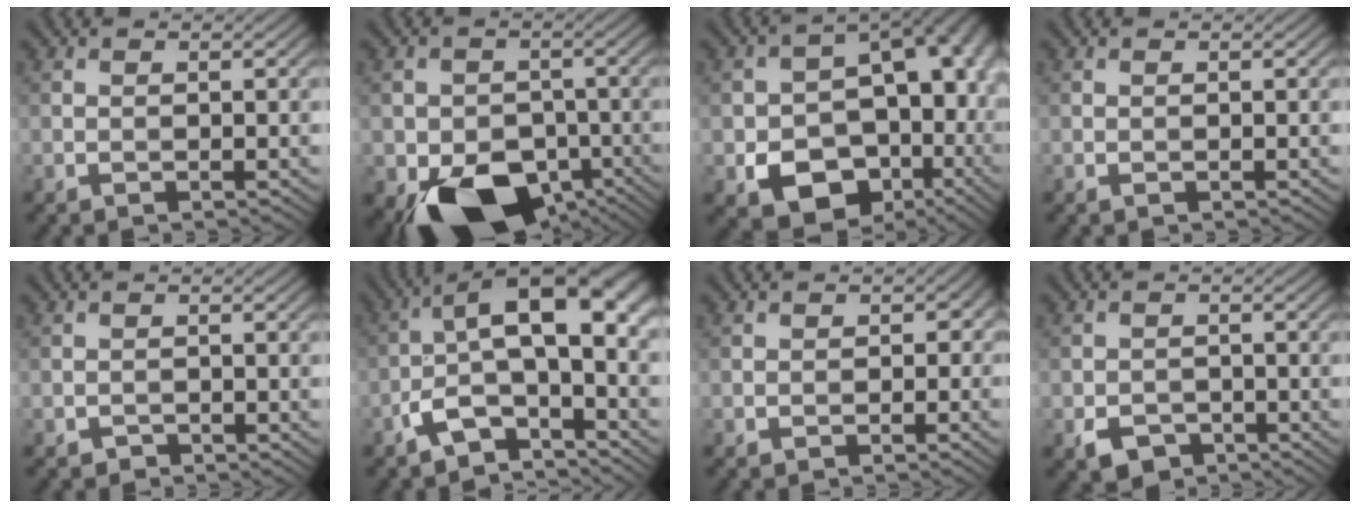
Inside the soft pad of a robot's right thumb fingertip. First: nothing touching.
{"total": 13.4, "force": [-6.7, 9.3, 6.9], "torque": [-0.108, -0.047, -0.101]}
{"total": 18.5, "force": [-4.6, 13.6, 11.7], "torque": [-0.157, -0.048, -0.033]}
{"total": 0.0}
{"total": 0.7, "force": [-0.6, 0.3, 0.1], "torque": [0.000, 0.000, -0.013]}
{"total": 10.8, "force": [-2.8, 4.5, 9.4], "torque": [-0.169, 0.013, -0.063]}
{"total": 1.4, "force": [-0.3, 1.3, 0.5], "torque": [-0.003, -0.007, -0.006]}
{"total": 3.2, "force": [-1.9, 2.1, 1.4], "torque": [-0.025, -0.008, -0.039]}